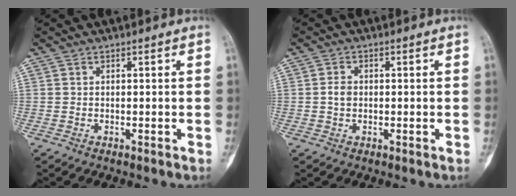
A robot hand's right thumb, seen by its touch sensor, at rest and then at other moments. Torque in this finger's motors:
{"motor_torque": [-0.29, 0.29, 0.22, -0.23, -0.01]}